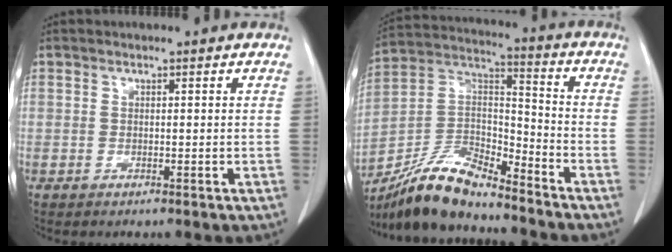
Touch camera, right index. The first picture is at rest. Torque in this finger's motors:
{"motor_torque": [0.70, -0.66, 0.20, 0.09]}